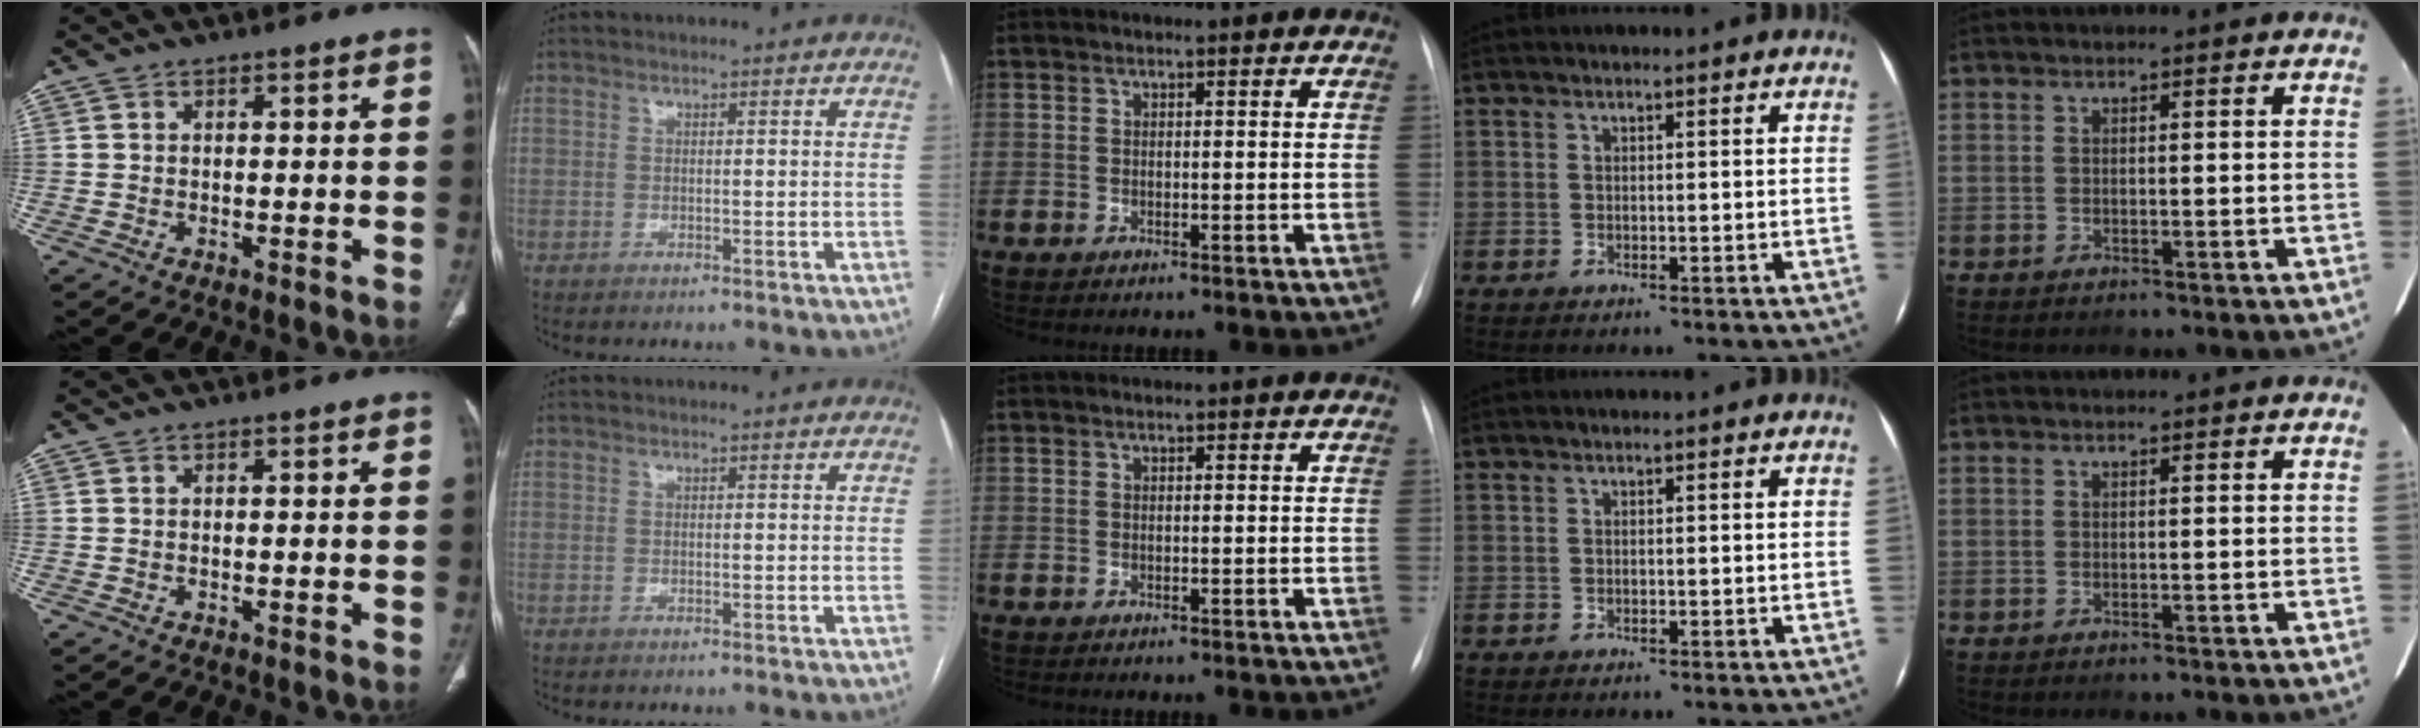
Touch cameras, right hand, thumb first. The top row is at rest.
{}